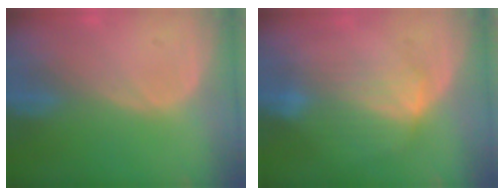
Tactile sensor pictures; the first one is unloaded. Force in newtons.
{"total": 7.1, "press": 6.4, "slide": 3.1}